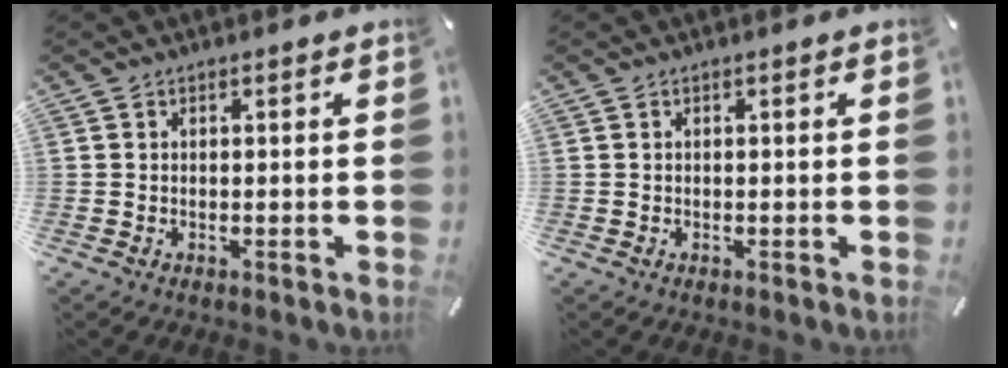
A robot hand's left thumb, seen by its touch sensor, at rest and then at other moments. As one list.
[{"total": 0.0}]